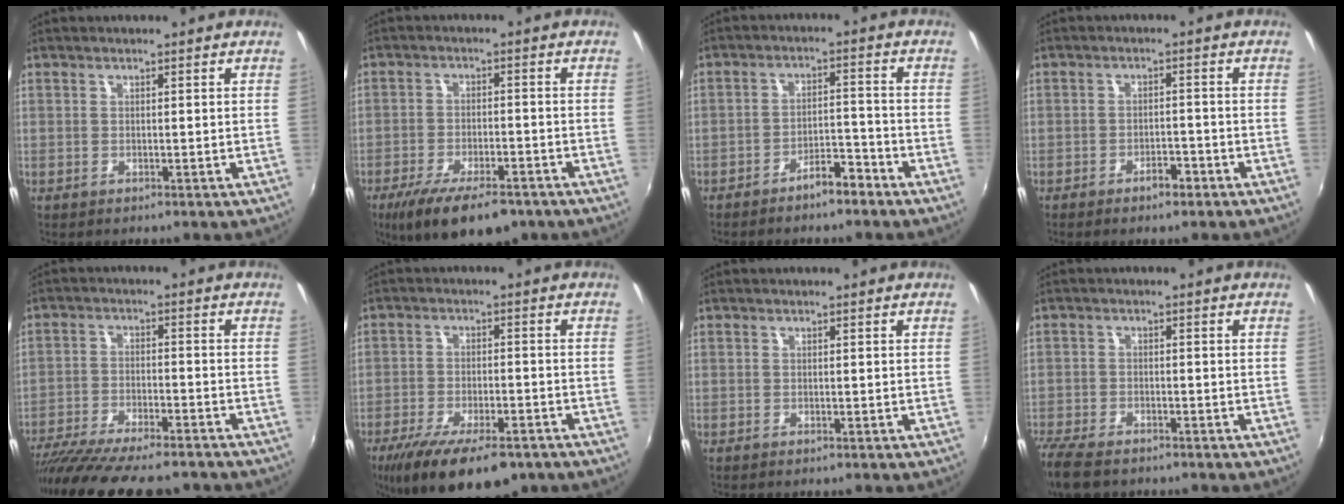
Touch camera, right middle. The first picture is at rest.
{"total": 14.0, "force": [-9.7, 4.8, 8.9], "torque": [-0.179, -0.034, -0.151]}
{"total": 5.0, "force": [-4.1, 1.3, 2.6], "torque": [-0.052, 0.011, -0.058]}
{"total": 3.1, "force": [-2.3, 1.2, 1.8], "torque": [-0.036, 0.002, -0.031]}
{"total": 19.4, "force": [-16.5, 3.7, 9.6], "torque": [-0.185, -0.044, -0.260]}
{"total": 16.5, "force": [-11.2, 6.1, 10.5], "torque": [-0.210, -0.039, -0.172]}
{"total": 0.0}
{"total": 8.3, "force": [-6.7, 2.9, 3.9], "torque": [-0.114, -0.035, -0.129]}